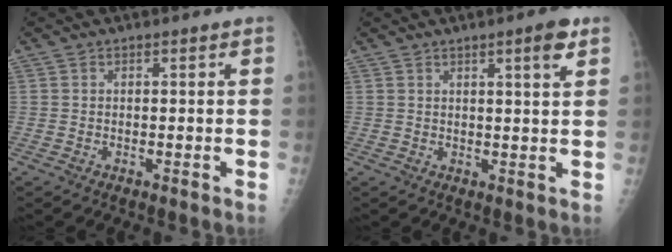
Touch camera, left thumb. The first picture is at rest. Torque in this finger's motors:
{"motor_torque": [-0.06, 0.10, 0.06, 0.08, 0.05]}